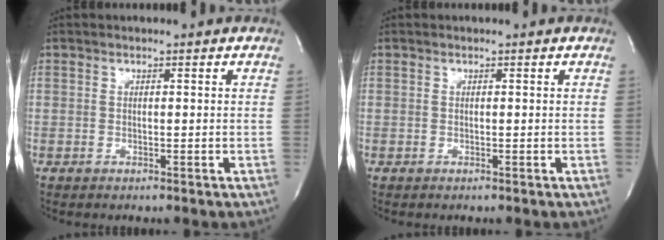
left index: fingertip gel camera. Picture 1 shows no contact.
{"total": 0.0}